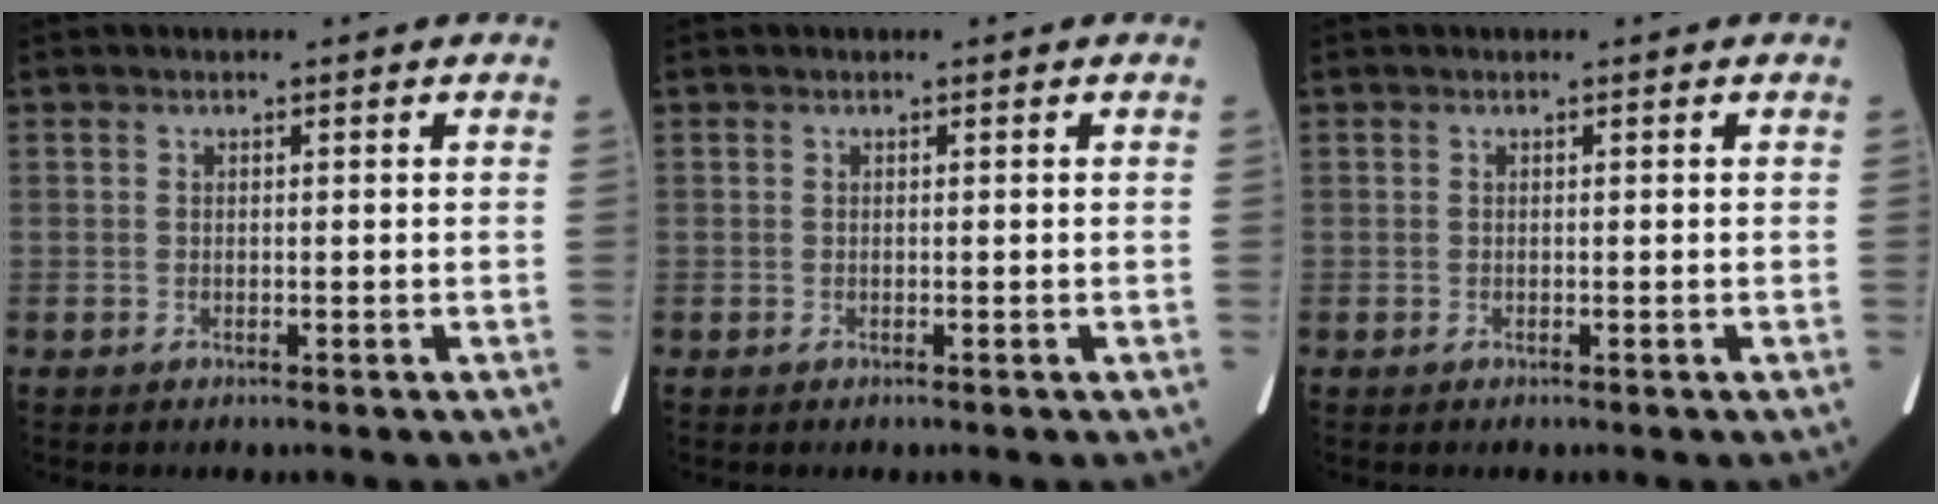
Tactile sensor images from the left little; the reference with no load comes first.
{"total": 0.0}
{"total": 0.0}